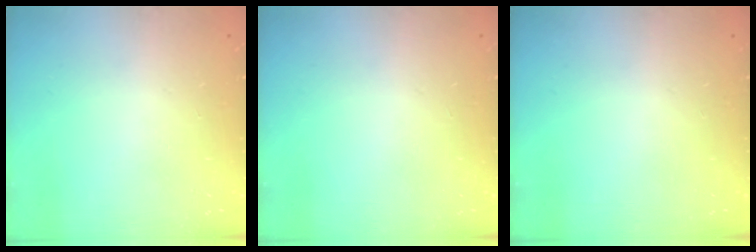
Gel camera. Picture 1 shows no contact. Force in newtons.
{"total": 0.0}
{"total": 0.0}